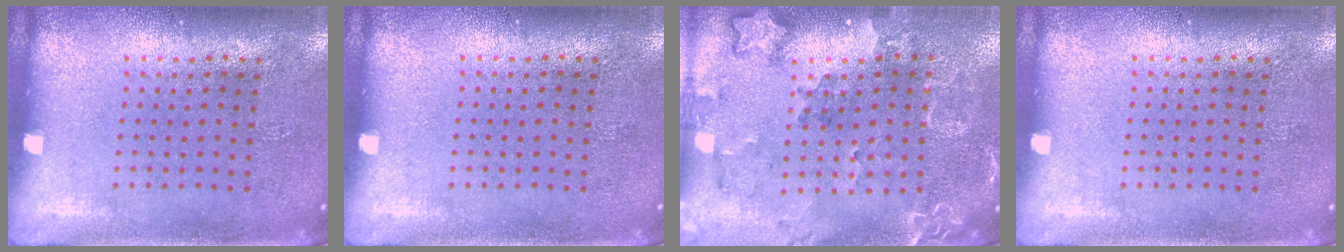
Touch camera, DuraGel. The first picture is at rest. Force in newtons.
{"total": 0.0}
{"total": 2.0, "press": 1.9, "slide": 0.7}
{"total": 0.0}